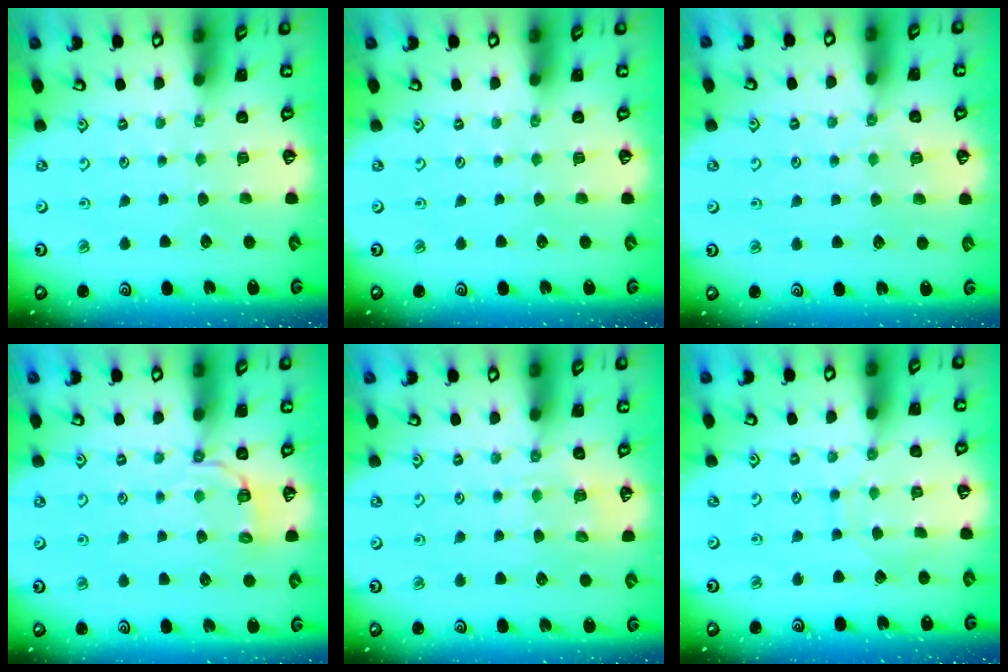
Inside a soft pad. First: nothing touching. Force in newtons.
{"total": 0.0}
{"total": 2.5, "press": 2.5, "slide": 0.4}
{"total": 4.0, "press": 3.5, "slide": 1.9}
{"total": 5.4, "press": 5.4, "slide": 0.8}
{"total": 7.7, "press": 7.6, "slide": 0.6}